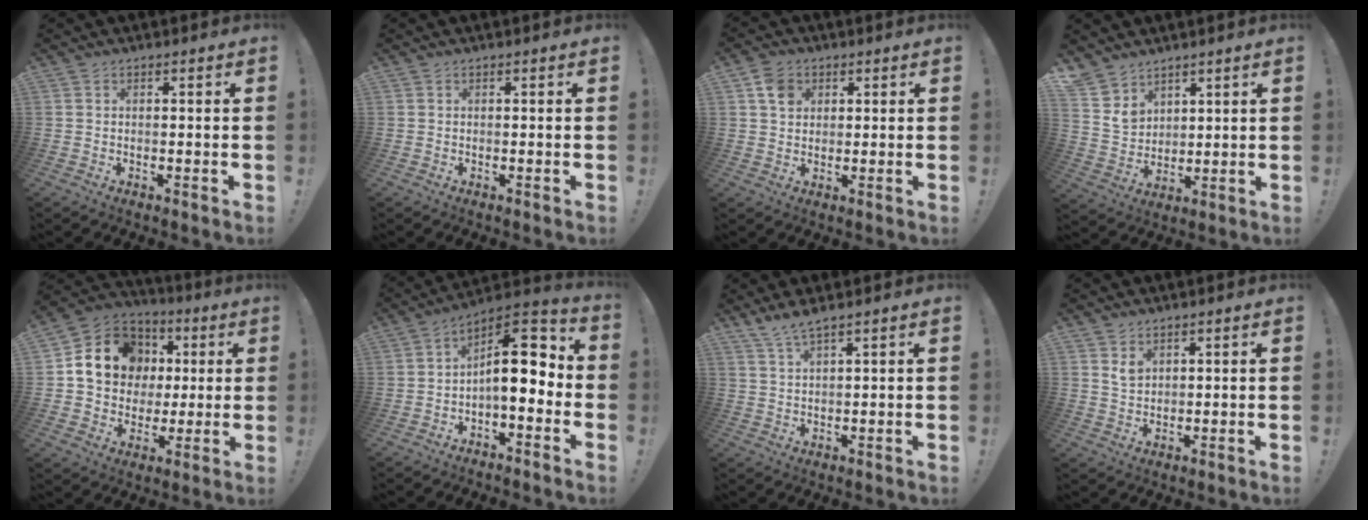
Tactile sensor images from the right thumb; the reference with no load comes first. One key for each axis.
{"total": 0.0}
{"total": 5.4, "fx": 2.4, "fy": 4.4, "fz": 2.1, "tx": -0.029, "ty": -0.001, "tz": 0.044}
{"total": 7.7, "fx": 5.7, "fy": 5.2, "fz": 0.3, "tx": -0.012, "ty": -0.057, "tz": 0.113}
{"total": 16.4, "fx": 3.8, "fy": 14.0, "fz": 7.6, "tx": -0.100, "ty": -0.003, "tz": 0.090}
{"total": 13.4, "fx": 0.1, "fy": 6.6, "fz": 11.7, "tx": -0.160, "ty": 0.000, "tz": 0.002}
{"total": 4.2, "fx": 3.4, "fy": 0.0, "fz": 2.4, "tx": -0.056, "ty": -0.013, "tz": 0.061}
{"total": 4.1, "fx": 2.7, "fy": 2.7, "fz": 1.4, "tx": -0.013, "ty": -0.016, "tz": 0.048}